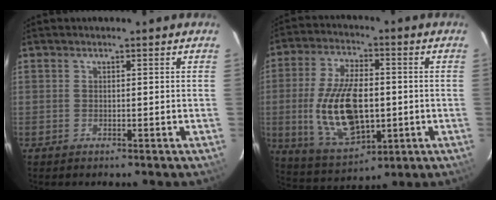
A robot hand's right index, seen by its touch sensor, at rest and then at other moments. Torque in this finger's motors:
{"motor_torque": [2.14, 0.00, 1.05, 0.21]}